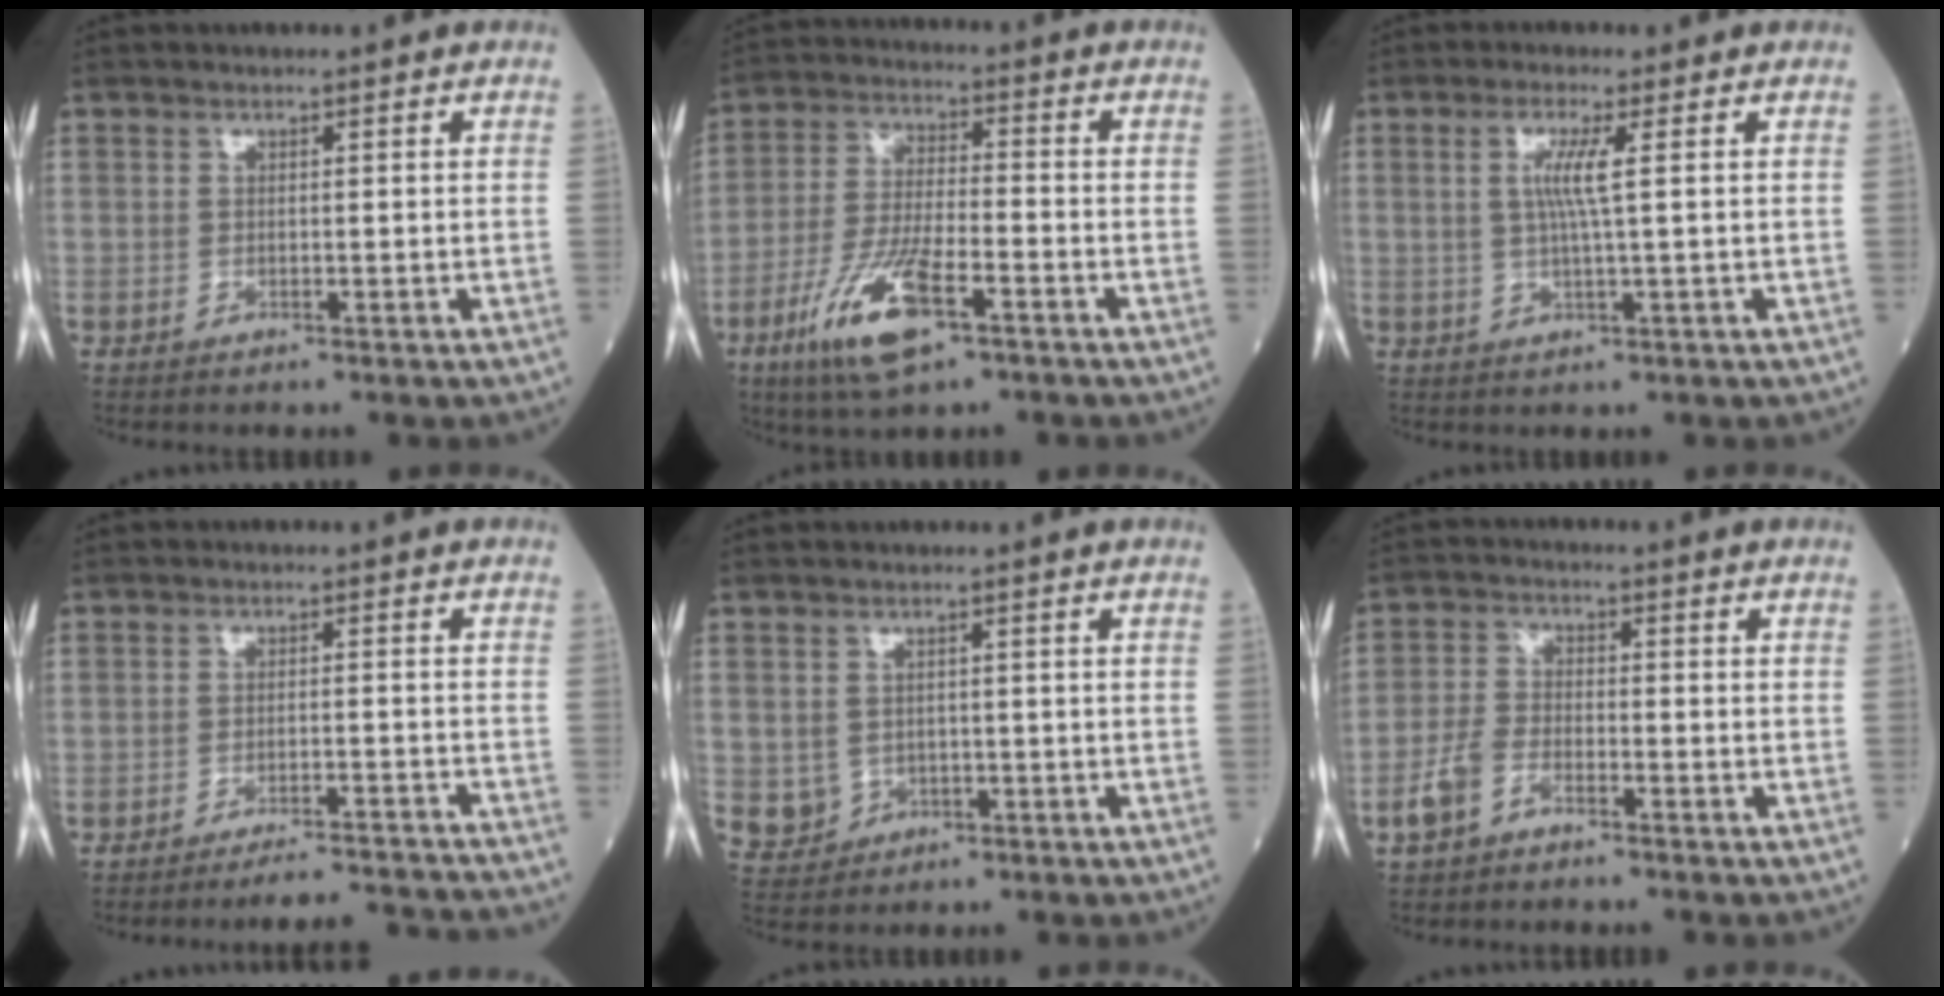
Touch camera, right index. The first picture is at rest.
{"total": 11.2, "force": [-5.7, 2.6, 9.2], "torque": [-0.190, -0.017, -0.105]}
{"total": 4.0, "force": [0.8, -0.6, 3.8], "torque": [-0.080, -0.001, 0.014]}
{"total": 9.7, "force": [-9.6, -0.7, 1.6], "torque": [-0.009, -0.009, -0.125]}
{"total": 3.9, "force": [-0.5, 3.7, 1.0], "torque": [-0.015, 0.002, 0.004]}
{"total": 4.5, "force": [-2.9, 2.3, 2.6], "torque": [-0.065, 0.001, -0.060]}